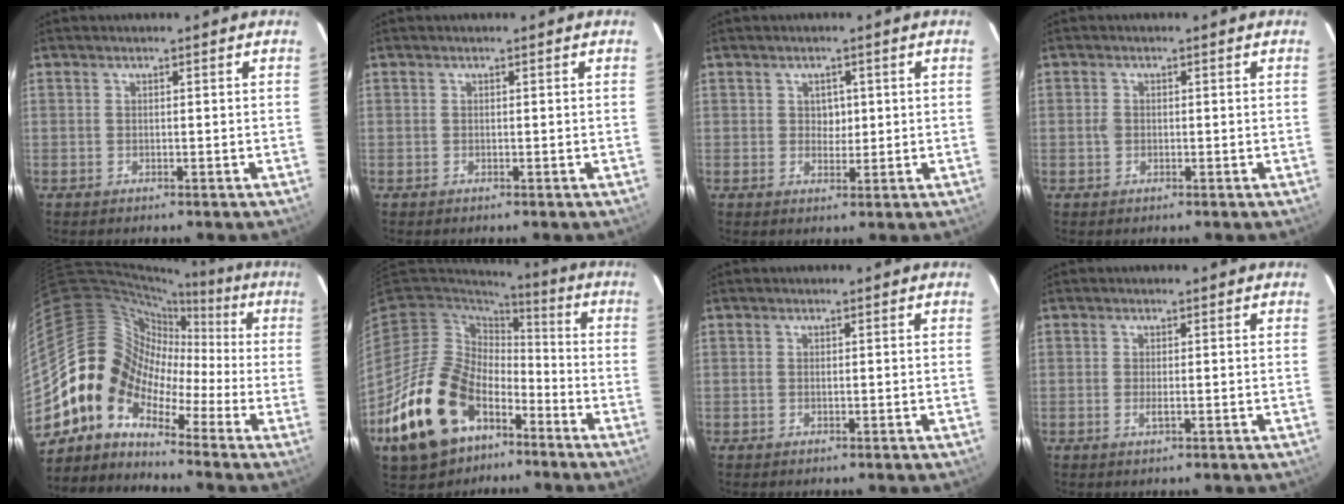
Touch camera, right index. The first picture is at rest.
{"total": 0.0}
{"total": 2.4, "force": [0.5, 2.2, 1.0], "torque": [-0.011, 0.006, 0.008]}
{"total": 1.4, "force": [-0.2, 1.2, 0.6], "torque": [-0.011, 0.002, -0.005]}
{"total": 10.5, "force": [-5.0, 8.9, 2.6], "torque": [-0.050, 0.038, -0.126]}
{"total": 22.5, "force": [-12.0, 14.2, 12.7], "torque": [-0.269, 0.002, -0.191]}
{"total": 0.0}
{"total": 1.1, "force": [-0.2, 0.2, 1.0], "torque": [-0.020, -0.003, -0.004]}